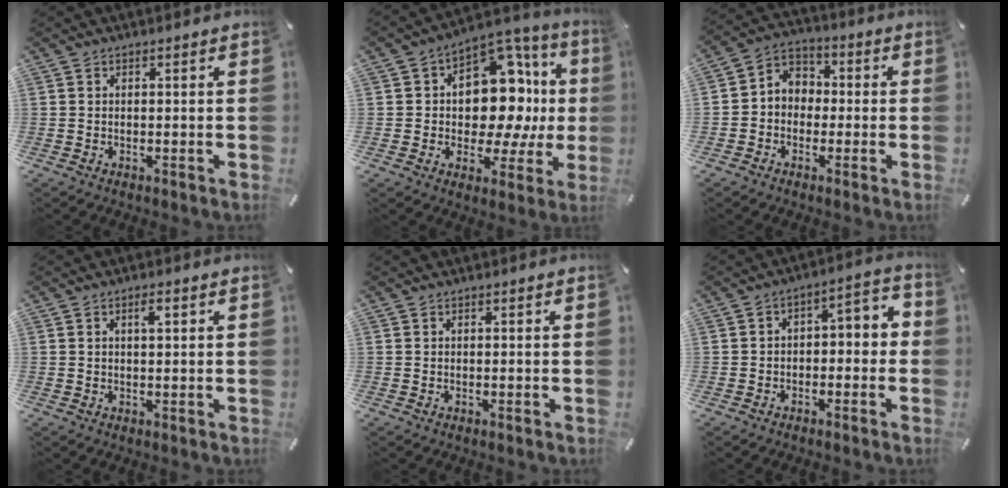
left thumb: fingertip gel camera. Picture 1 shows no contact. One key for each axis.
{"total": 16.9, "fx": 1.6, "fy": 12.1, "fz": 11.6, "tx": -0.149, "ty": -0.033, "tz": 0.027}
{"total": 5.5, "fx": -2.0, "fy": 5.0, "fz": 0.8, "tx": -0.029, "ty": 0.015, "tz": -0.043}
{"total": 2.1, "fx": 0.8, "fy": 0.7, "fz": 1.8, "tx": -0.029, "ty": 0.001, "tz": 0.011}
{"total": 0.0}
{"total": 4.6, "fx": -2.8, "fy": 2.6, "fz": 2.5, "tx": -0.040, "ty": 0.018, "tz": -0.056}